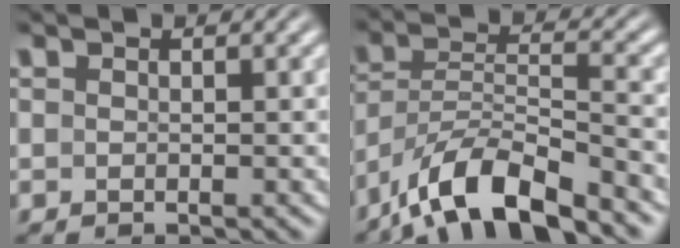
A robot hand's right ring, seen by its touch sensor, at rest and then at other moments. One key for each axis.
{"total": 7.1, "fx": -4.9, "fy": 3.0, "fz": 4.1, "tx": -0.090, "ty": -0.035, "tz": -0.065}